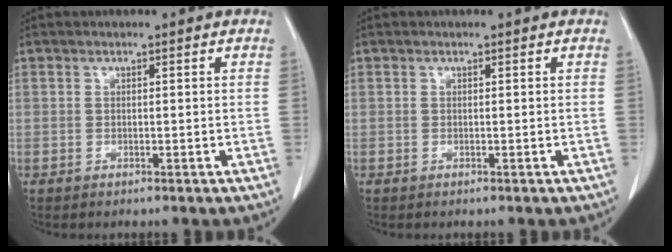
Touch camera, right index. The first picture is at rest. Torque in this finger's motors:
{"motor_torque": [0.00, 0.00, 0.01, 0.00]}